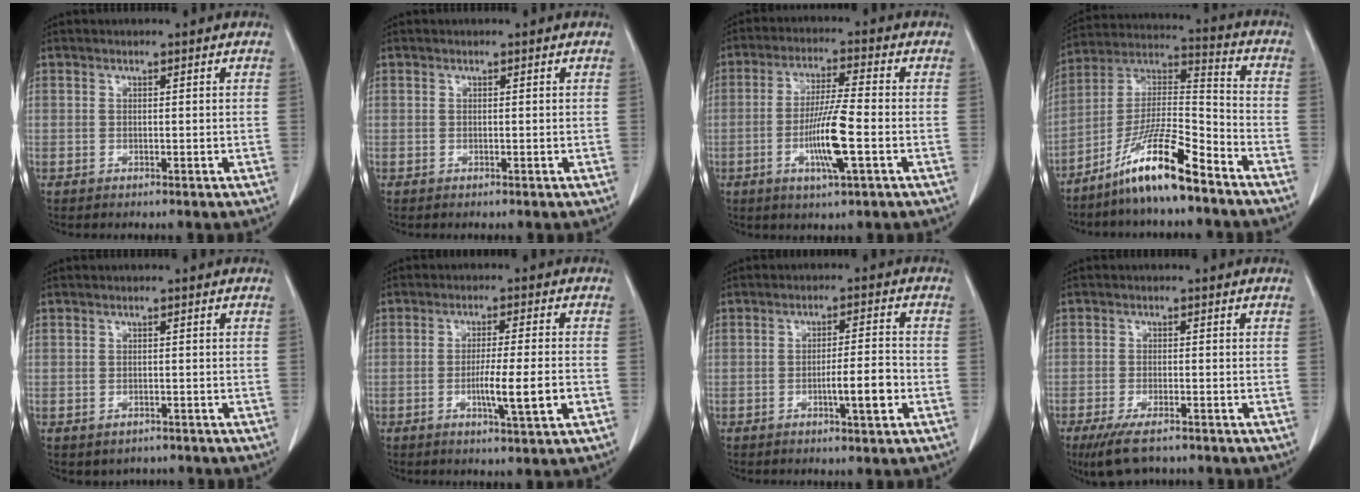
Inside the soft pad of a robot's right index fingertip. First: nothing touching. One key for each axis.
{"total": 0.0}
{"total": 9.3, "fx": -2.7, "fy": 0.1, "fz": 8.9, "tx": -0.171, "ty": -0.011, "tz": -0.053}
{"total": 13.9, "fx": -9.8, "fy": 1.1, "fz": 9.7, "tx": -0.186, "ty": 0.002, "tz": -0.181}
{"total": 2.3, "fx": -1.8, "fy": 1.3, "fz": 0.4, "tx": -0.010, "ty": 0.003, "tz": -0.019}
{"total": 7.4, "fx": -2.2, "fy": -0.2, "fz": 7.0, "tx": -0.115, "ty": -0.011, "tz": -0.035}
{"total": 5.7, "fx": -2.1, "fy": 0.4, "fz": 5.3, "tx": -0.084, "ty": -0.002, "tz": -0.032}
{"total": 6.9, "fx": -5.3, "fy": 1.7, "fz": 4.0, "tx": -0.072, "ty": -0.014, "tz": -0.087}